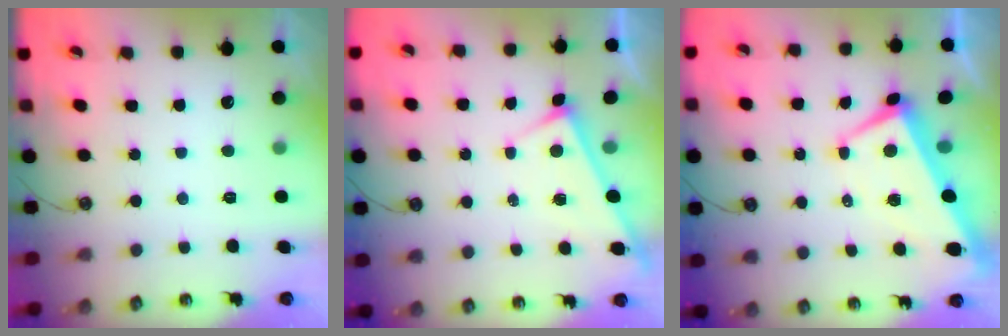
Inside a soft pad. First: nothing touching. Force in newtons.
{"total": 3.0, "press": 3.0, "slide": 0.2}
{"total": 2.2, "press": 1.9, "slide": 1.1}